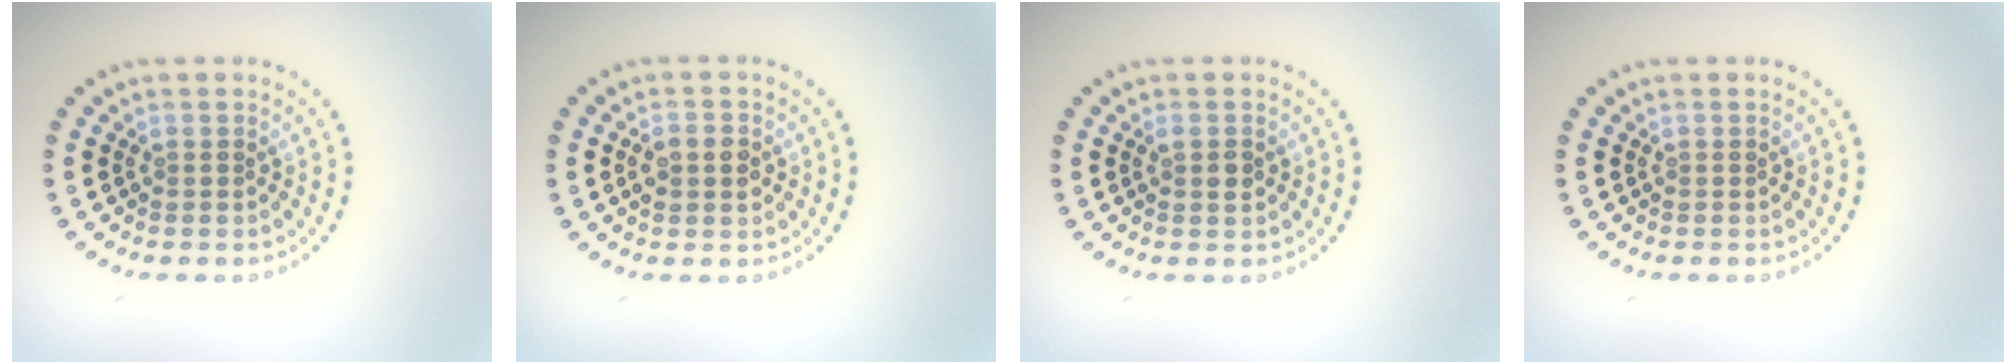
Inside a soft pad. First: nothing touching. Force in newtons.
{"total": 2.7, "press": 2.7, "slide": 0.2}
{"total": 1.1, "press": 1.0, "slide": 0.4}
{"total": 0.0}